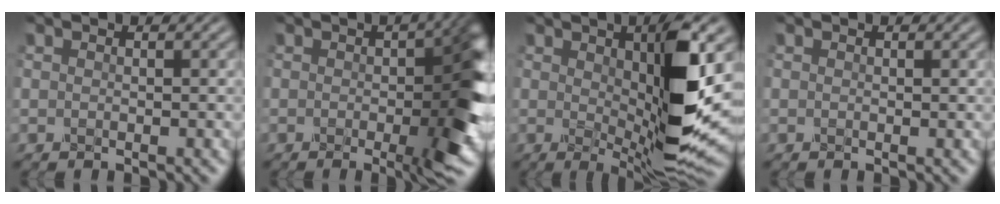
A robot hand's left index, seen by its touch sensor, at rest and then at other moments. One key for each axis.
{"total": 8.1, "fx": -1.1, "fy": 2.8, "fz": 7.5, "tx": -0.097, "ty": -0.008, "tz": -0.013}
{"total": 9.5, "fx": 1.1, "fy": 2.4, "fz": 9.2, "tx": -0.139, "ty": -0.019, "tz": 0.024}
{"total": 0.0}